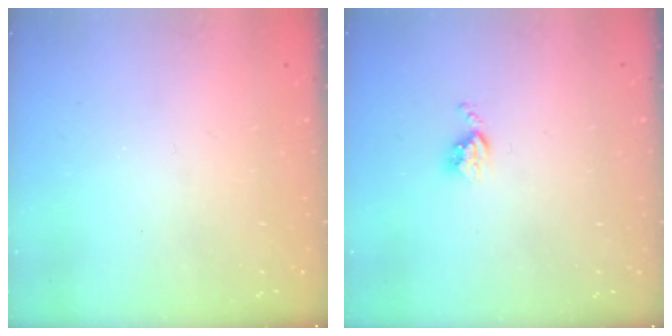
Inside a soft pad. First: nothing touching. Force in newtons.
{"total": 4.5, "press": 4.5, "slide": 0.6}